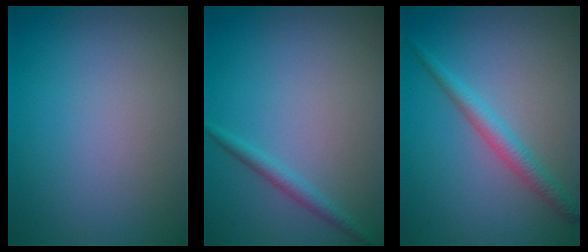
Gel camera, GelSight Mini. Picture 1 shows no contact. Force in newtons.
{"total": 1.4, "press": 1.4, "slide": 0.1}
{"total": 2.4, "press": 2.4, "slide": 0.1}